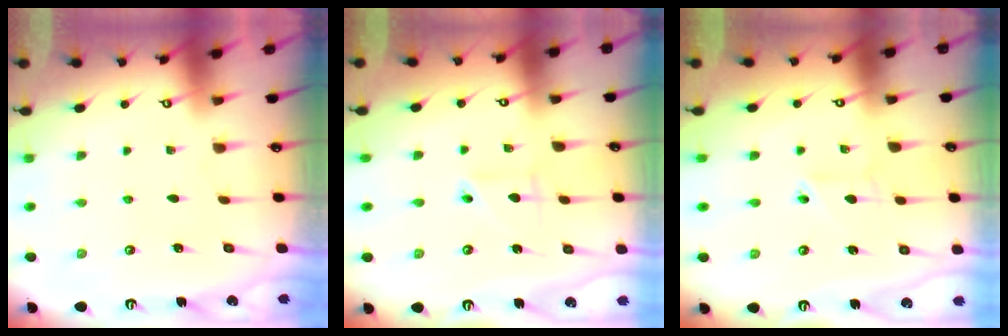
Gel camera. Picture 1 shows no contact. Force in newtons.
{"total": 4.4, "press": 4.4, "slide": 0.2}
{"total": 2.7, "press": 2.5, "slide": 1.0}